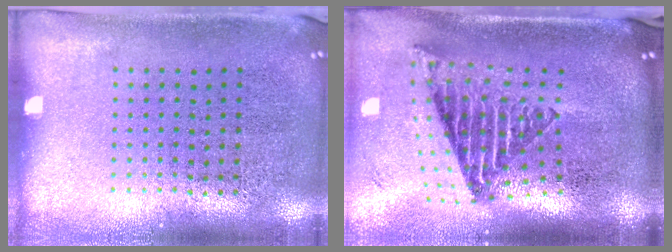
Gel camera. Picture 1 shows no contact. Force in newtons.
{"total": 2.8, "press": 1.7, "slide": 2.2}